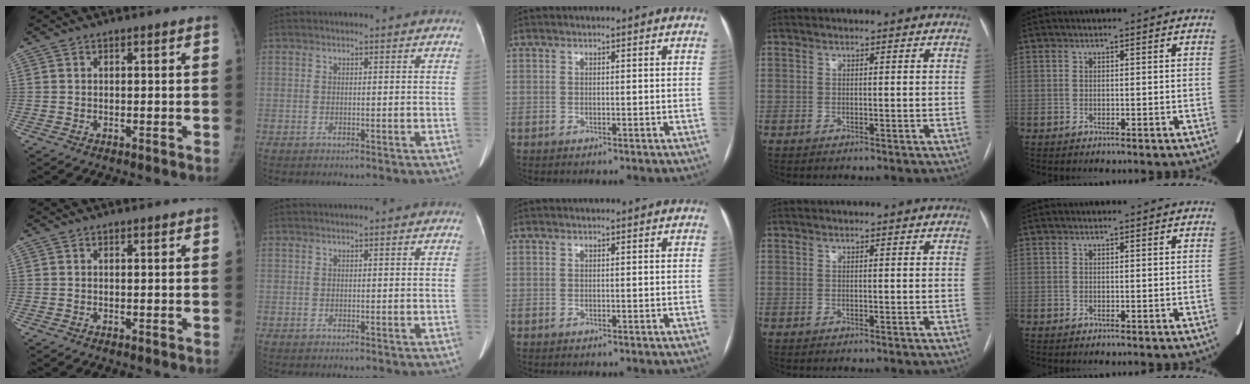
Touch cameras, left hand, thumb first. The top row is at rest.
{}